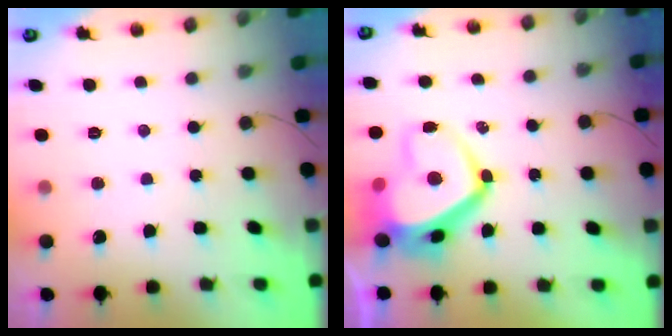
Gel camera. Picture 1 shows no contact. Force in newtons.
{"total": 11.9, "press": 11.8, "slide": 1.1}